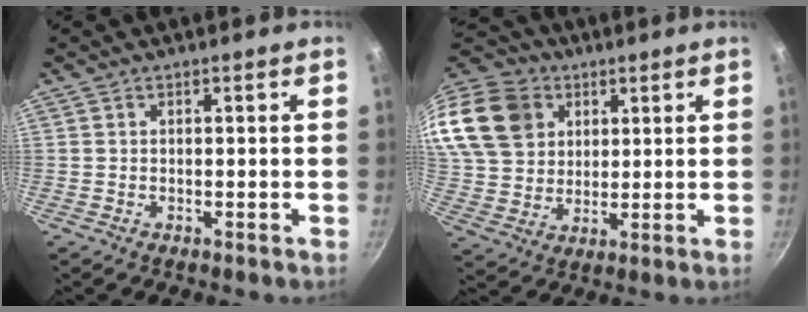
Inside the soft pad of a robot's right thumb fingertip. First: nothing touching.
{"total": 23.0, "force": [9.7, 17.9, 10.8], "torque": [-0.238, 0.019, 0.189]}